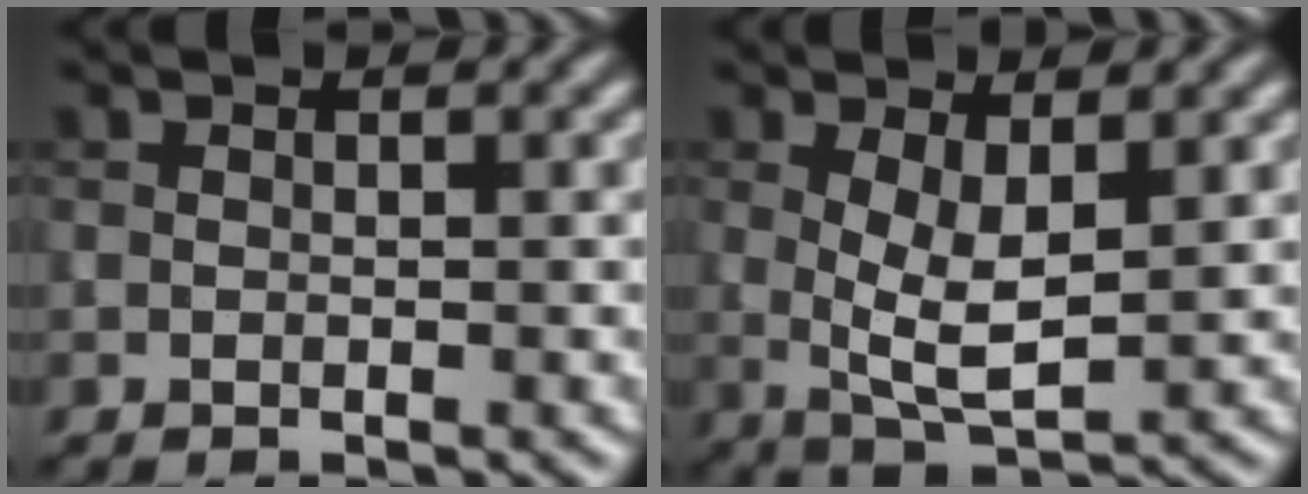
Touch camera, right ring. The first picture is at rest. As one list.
[{"total": 4.2, "force": [0.8, 1.6, 3.9], "torque": [-0.077, -0.009, 0.021]}]